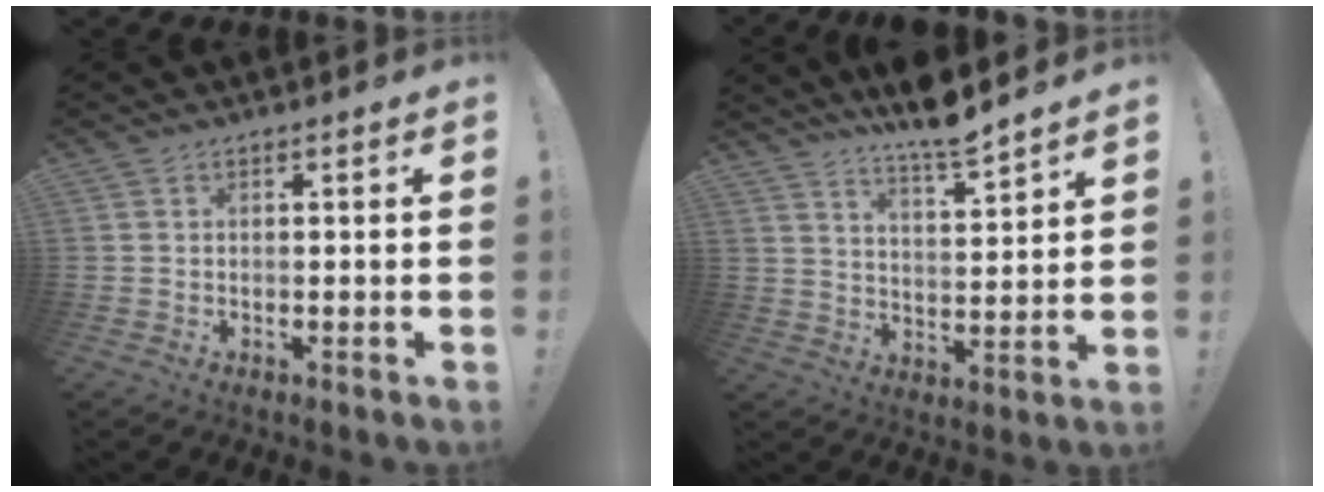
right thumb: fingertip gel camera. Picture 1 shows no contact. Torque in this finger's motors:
{"motor_torque": [-0.85, 1.04, 0.70, 0.83, 0.00]}